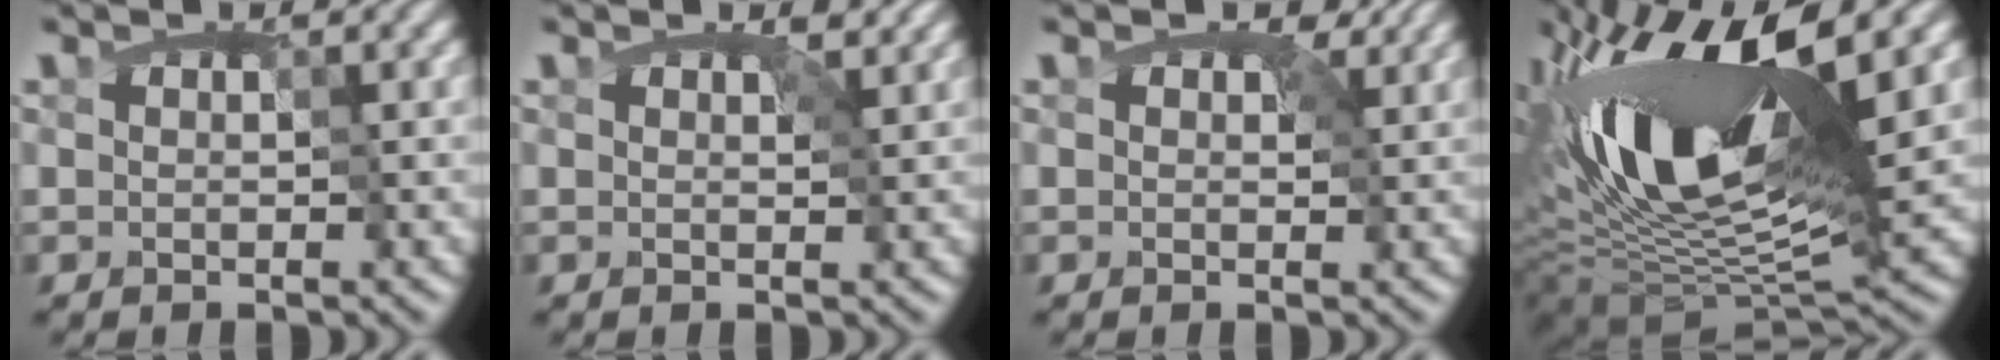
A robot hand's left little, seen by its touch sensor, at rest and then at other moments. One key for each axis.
{"total": 2.3, "fx": 1.5, "fy": 0.9, "fz": 1.4, "tx": -0.023, "ty": 0.006, "tz": 0.009}
{"total": 2.6, "fx": 1.9, "fy": 1.2, "fz": 1.2, "tx": -0.027, "ty": -0.006, "tz": 0.024}
{"total": 14.5, "fx": 2.6, "fy": 5.9, "fz": 13.0, "tx": -0.247, "ty": 0.009, "tz": 0.043}